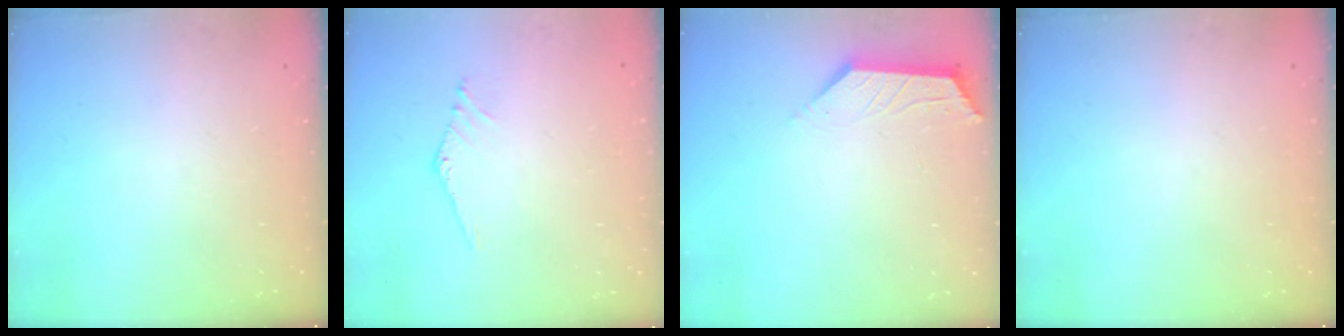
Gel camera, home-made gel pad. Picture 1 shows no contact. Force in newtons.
{"total": 0.8, "press": 0.7, "slide": 0.1}
{"total": 2.1, "press": 2.1, "slide": 0.5}
{"total": 0.0}